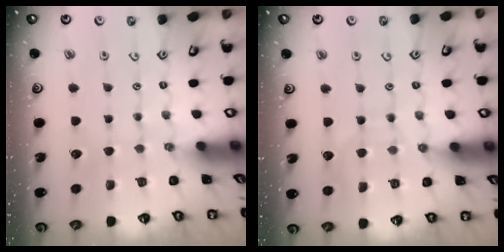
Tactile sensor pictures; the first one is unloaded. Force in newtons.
{"total": 5.9, "press": 5.9, "slide": 0.7}